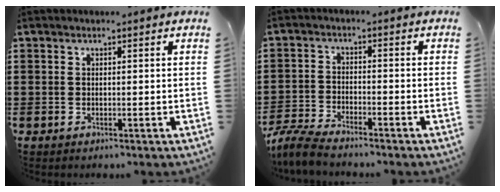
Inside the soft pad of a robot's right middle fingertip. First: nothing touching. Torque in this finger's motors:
{"motor_torque": [0.87, -0.34, 0.07, 0.05]}